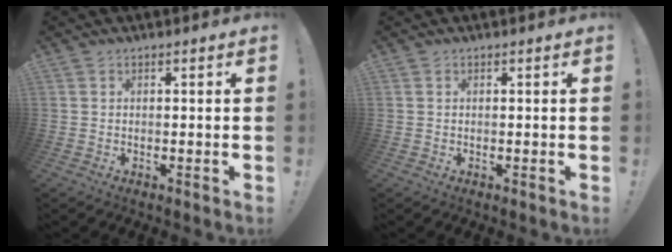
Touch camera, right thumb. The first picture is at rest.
{"total": 0.0}